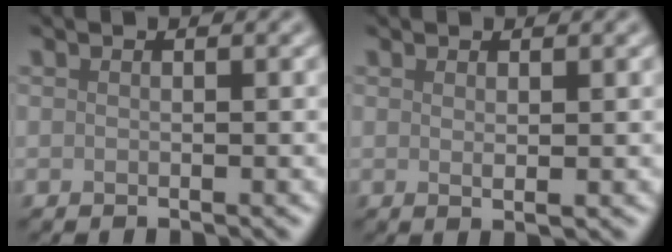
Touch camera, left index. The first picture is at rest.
{"total": 1.1, "force": [0.4, 0.2, 1.0], "torque": [-0.015, 0.000, 0.006]}